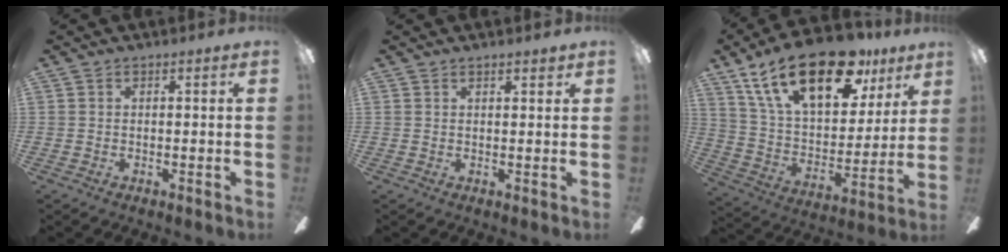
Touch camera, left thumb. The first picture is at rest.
{"total": 1.5, "force": [1.3, 0.3, 0.7], "torque": [-0.008, -0.004, 0.022]}
{"total": 26.3, "force": [15.6, 12.4, 17.1], "torque": [-0.298, -0.083, 0.266]}